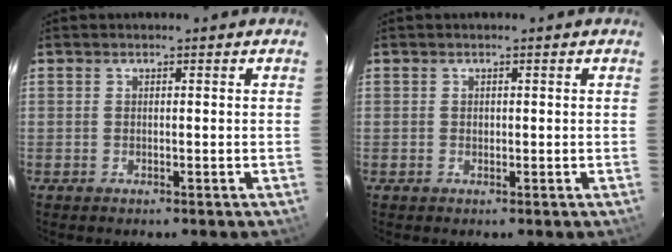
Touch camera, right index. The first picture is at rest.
{"total": 0.5, "force": [0.0, 0.5, 0.1], "torque": [0.001, 0.001, 0.002]}